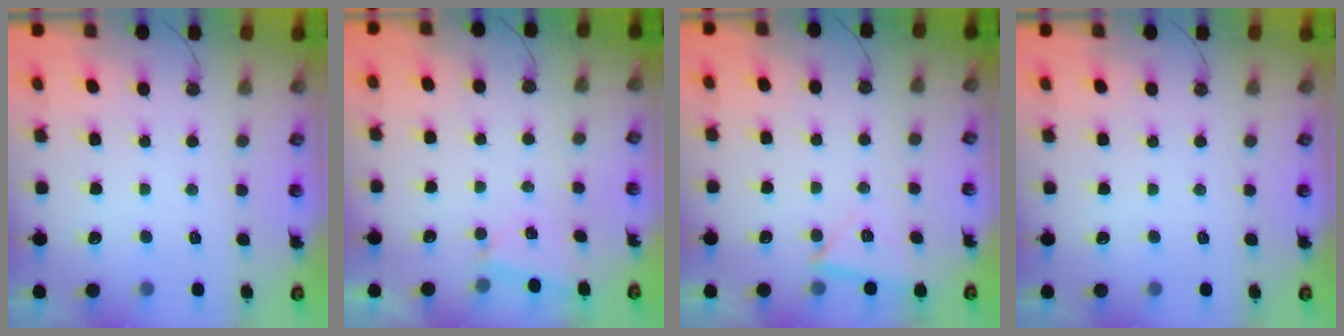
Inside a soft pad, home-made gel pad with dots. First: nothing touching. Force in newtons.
{"total": 2.1, "press": 0.8, "slide": 1.9}
{"total": 4.2, "press": 3.5, "slide": 2.3}
{"total": 0.0}